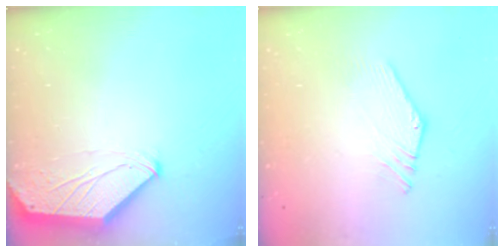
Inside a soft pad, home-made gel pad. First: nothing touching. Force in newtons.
{"total": 1.6, "press": 1.6, "slide": 0.1}